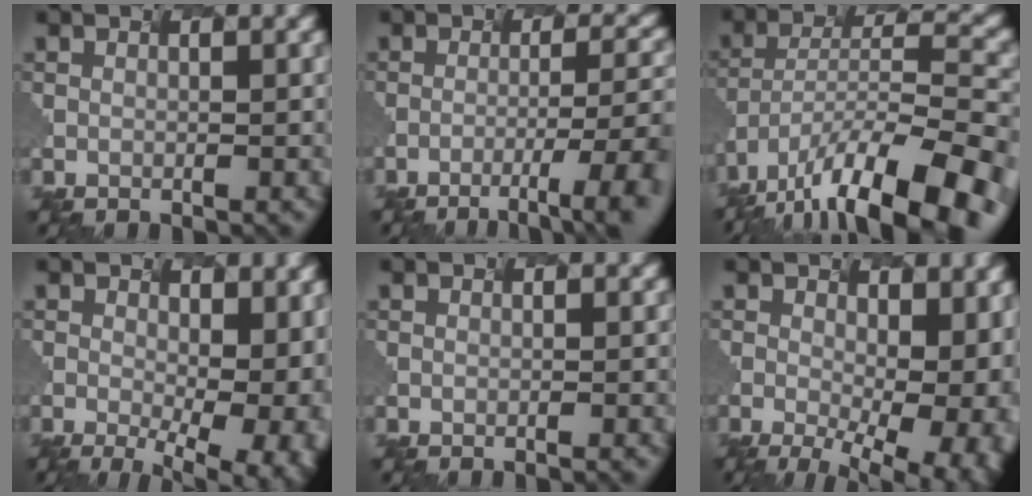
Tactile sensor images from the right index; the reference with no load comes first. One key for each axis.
{"total": 6.8, "fx": -3.9, "fy": 0.7, "fz": 5.5, "tx": -0.101, "ty": -0.009, "tz": -0.021}
{"total": 13.6, "fx": -10.9, "fy": 3.0, "fz": 7.6, "tx": -0.174, "ty": -0.005, "tz": -0.155}
{"total": 7.1, "fx": -0.4, "fy": 3.2, "fz": 6.3, "tx": -0.076, "ty": -0.026, "tz": 0.034}
{"total": 0.6, "fx": -0.5, "fy": 0.1, "fz": 0.4, "tx": 0.002, "ty": 0.003, "tz": -0.002}
{"total": 9.6, "fx": -0.6, "fy": 4.6, "fz": 8.4, "tx": -0.111, "ty": -0.027, "tz": 0.041}